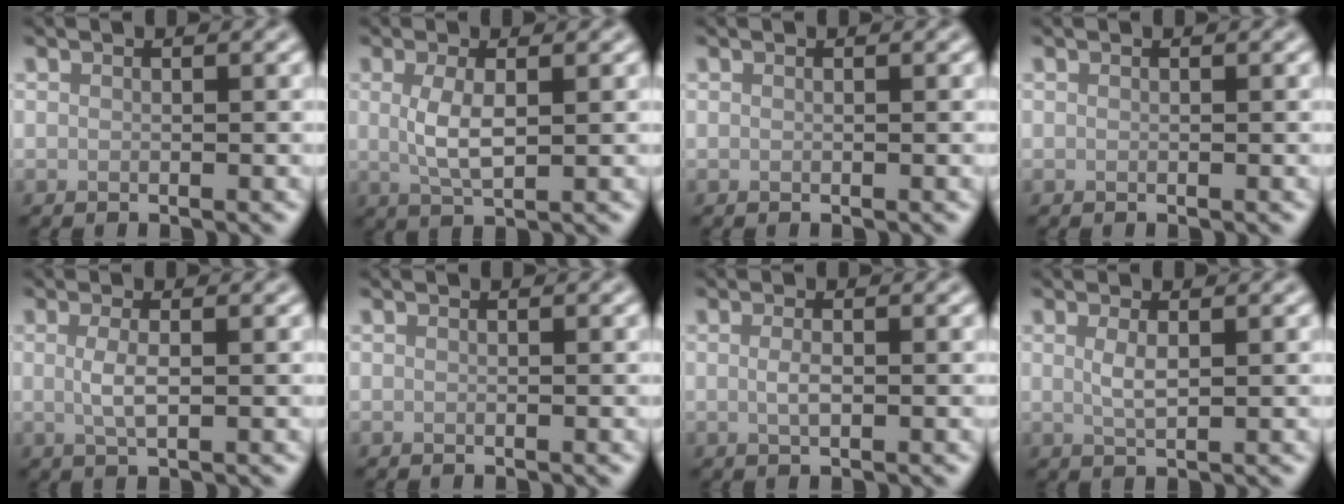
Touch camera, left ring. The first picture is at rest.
{"total": 2.9, "force": [0.4, 0.9, 2.7], "torque": [-0.059, -0.003, 0.010]}
{"total": 0.0}
{"total": 0.0}
{"total": 2.0, "force": [0.1, 0.6, 1.9], "torque": [-0.039, 0.000, 0.001]}
{"total": 0.0}
{"total": 1.3, "force": [0.0, 0.4, 1.2], "torque": [-0.024, -0.001, -0.001]}
{"total": 1.6, "force": [0.4, 0.5, 1.5], "torque": [-0.030, -0.003, 0.011]}